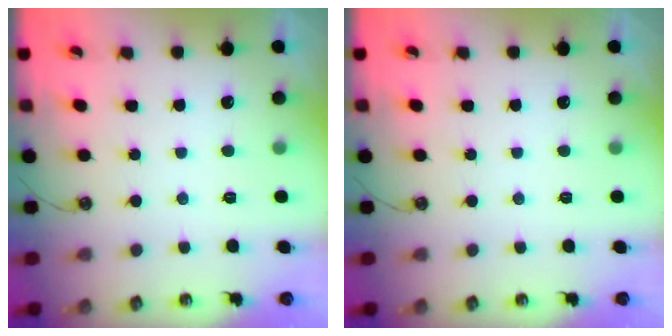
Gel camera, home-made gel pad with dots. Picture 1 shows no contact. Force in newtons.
{"total": 0.0}